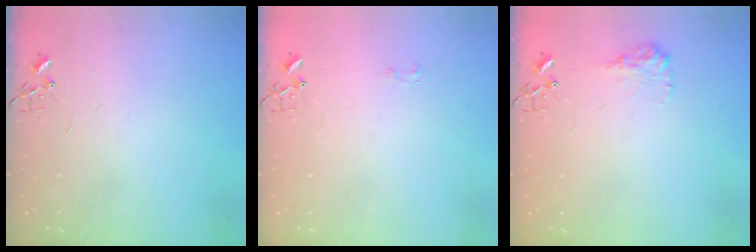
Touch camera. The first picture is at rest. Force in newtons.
{"total": 4.1, "press": 4.0, "slide": 0.7}
{"total": 9.6, "press": 9.6, "slide": 0.3}